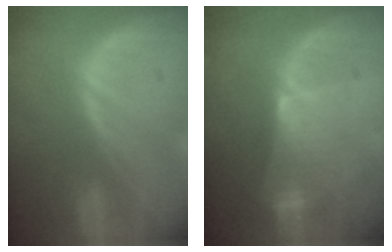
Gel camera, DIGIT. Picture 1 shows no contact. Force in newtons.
{"total": 6.3, "press": 5.5, "slide": 3.1}